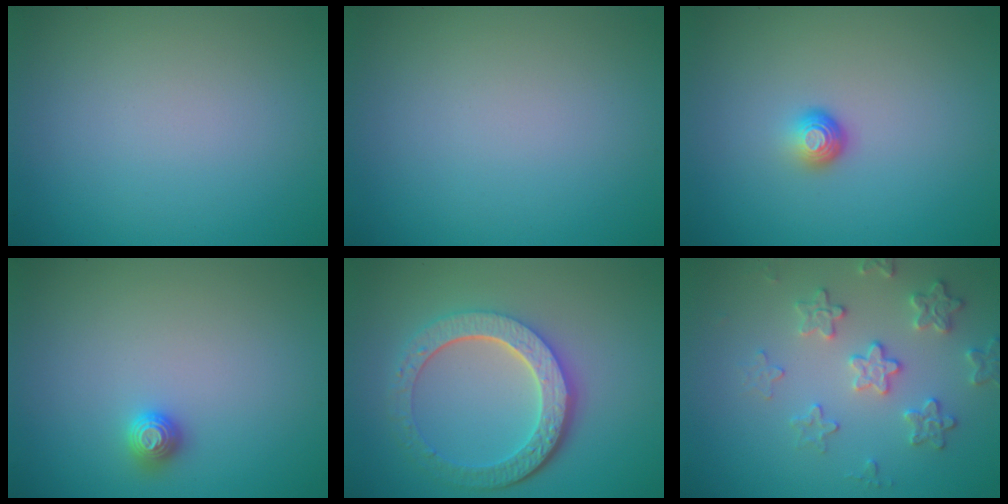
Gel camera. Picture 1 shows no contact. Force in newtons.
{"total": 0.0}
{"total": 1.6, "press": 1.0, "slide": 1.2}
{"total": 1.1, "press": 1.1, "slide": 0.2}
{"total": 6.3, "press": 4.6, "slide": 4.2}
{"total": 3.3, "press": 3.2, "slide": 0.8}